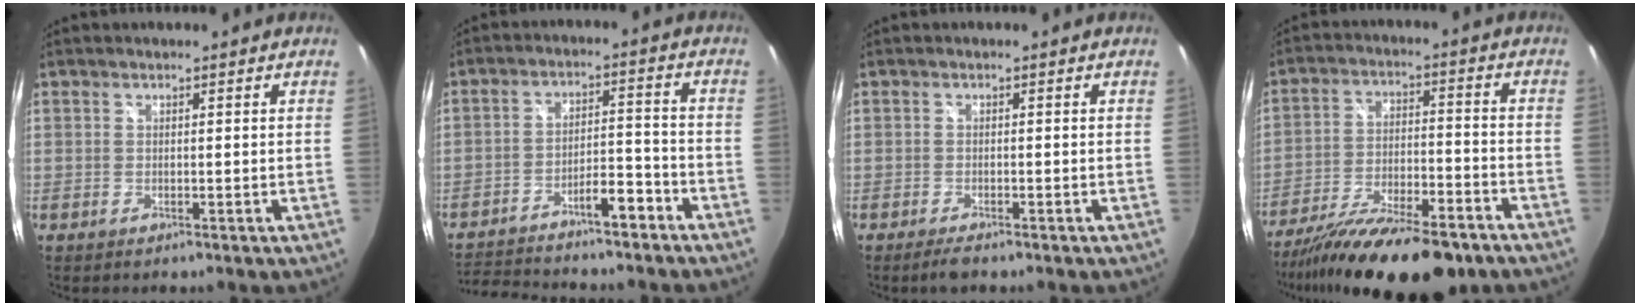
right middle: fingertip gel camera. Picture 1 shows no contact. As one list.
[{"total": 11.7, "force": [-9.7, 2.8, 5.9], "torque": [-0.106, 0.030, -0.148]}, {"total": 2.2, "force": [-1.7, 0.4, 1.3], "torque": [-0.029, -0.008, -0.032]}, {"total": 20.7, "force": [-16.1, 5.1, 12.0], "torque": [-0.220, -0.048, -0.252]}]